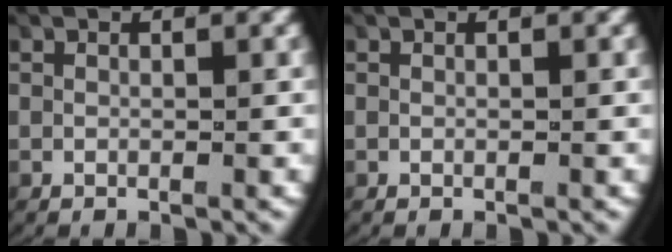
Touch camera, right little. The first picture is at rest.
{"total": 0.0}